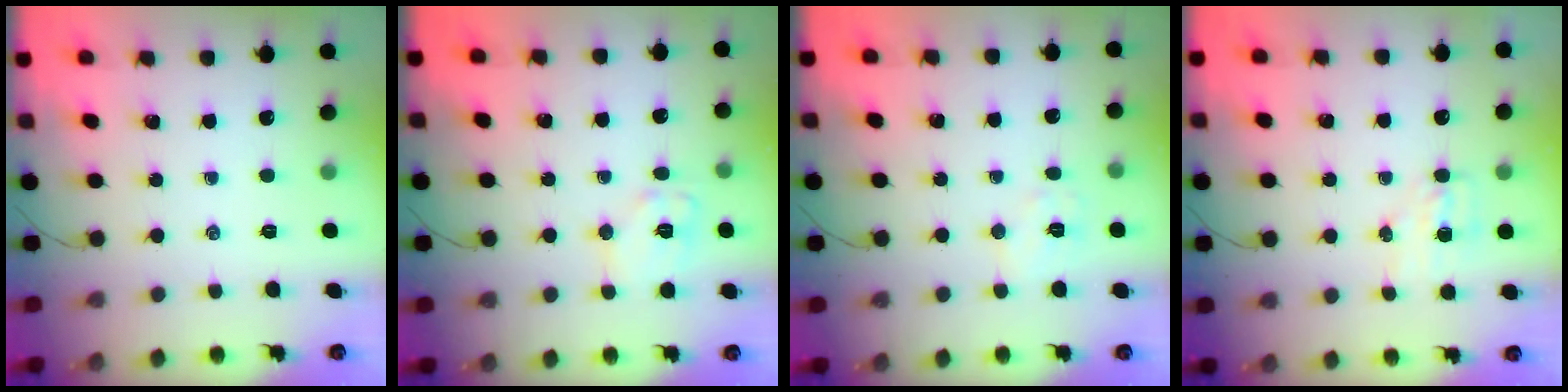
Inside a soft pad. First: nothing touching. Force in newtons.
{"total": 8.7, "press": 8.6, "slide": 0.5}
{"total": 6.3, "press": 6.1, "slide": 1.3}
{"total": 4.9, "press": 4.8, "slide": 1.1}